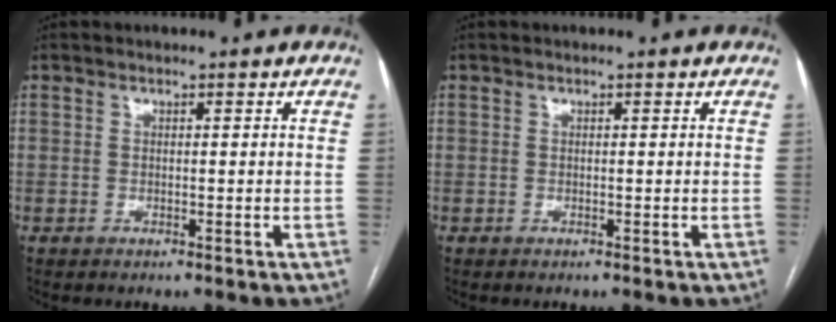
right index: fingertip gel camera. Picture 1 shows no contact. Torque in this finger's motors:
{"motor_torque": [0.00, 0.00, 0.00, 0.00]}